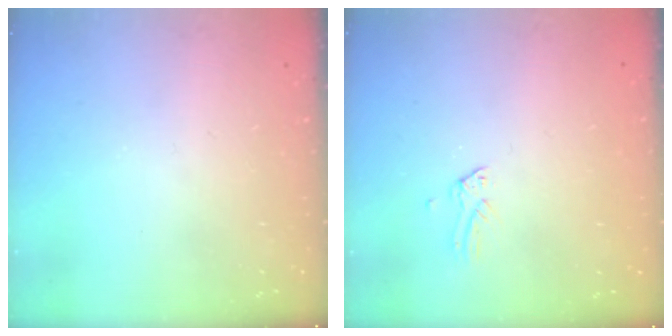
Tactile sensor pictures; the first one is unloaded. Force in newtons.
{"total": 0.0}